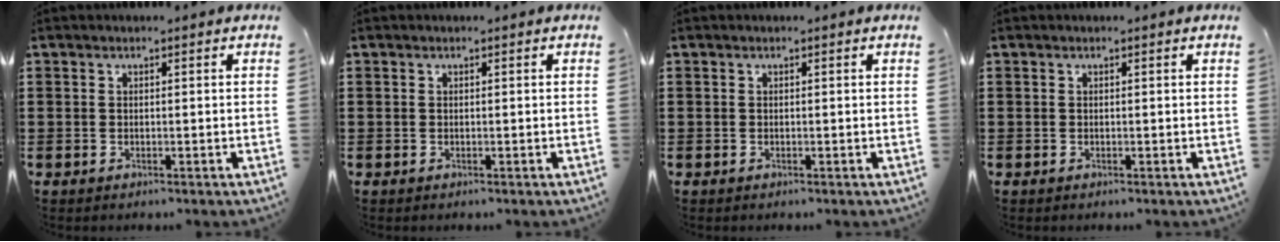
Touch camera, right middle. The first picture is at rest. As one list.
[{"total": 0.0}, {"total": 0.0}, {"total": 0.0}]